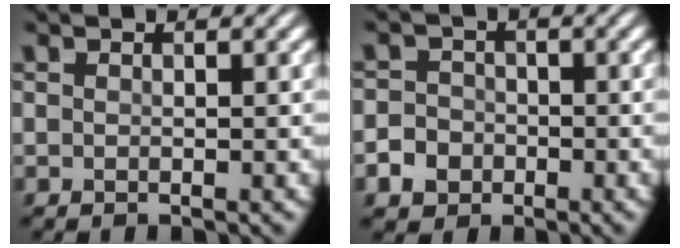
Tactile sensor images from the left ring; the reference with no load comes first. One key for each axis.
{"total": 3.4, "fx": -1.5, "fy": 3.0, "fz": 0.8, "tx": 0.005, "ty": -0.003, "tz": -0.038}